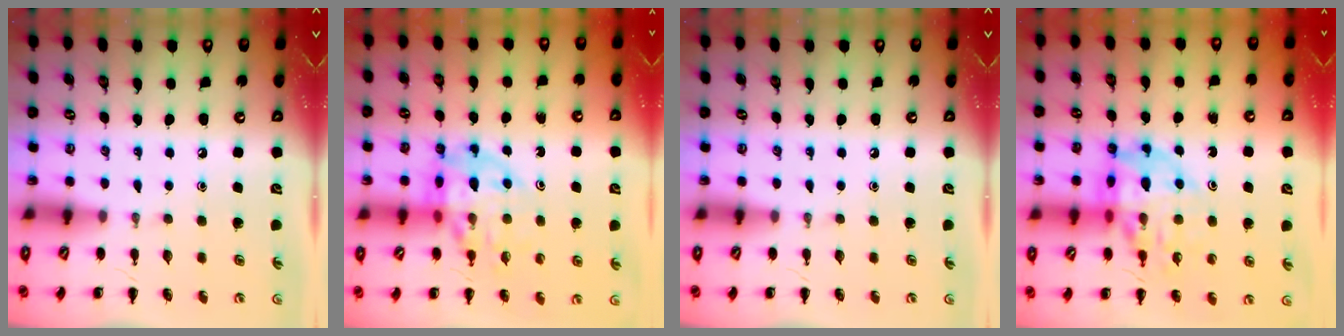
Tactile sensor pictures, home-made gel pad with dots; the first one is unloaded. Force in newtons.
{"total": 14.7, "press": 14.3, "slide": 3.6}
{"total": 0.0}
{"total": 16.0, "press": 15.6, "slide": 3.8}